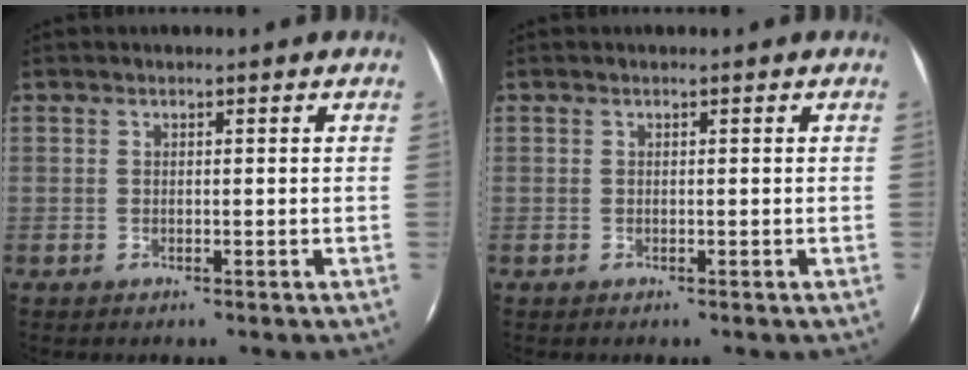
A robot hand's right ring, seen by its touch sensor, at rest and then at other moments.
{"total": 0.0}